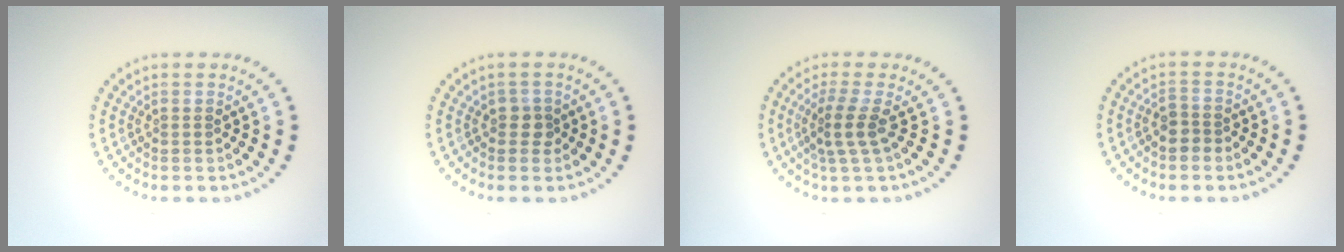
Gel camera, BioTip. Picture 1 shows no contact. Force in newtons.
{"total": 1.3, "press": 1.1, "slide": 0.7}
{"total": 2.6, "press": 2.0, "slide": 1.8}
{"total": 1.8, "press": 1.6, "slide": 0.8}